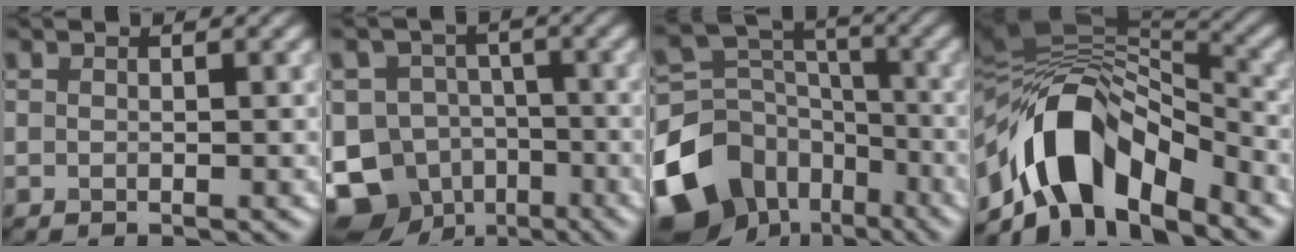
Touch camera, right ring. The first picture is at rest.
{"total": 11.1, "force": [-5.9, 8.8, 3.4], "torque": [-0.057, -0.017, -0.120]}
{"total": 16.7, "force": [-9.2, 12.5, 6.1], "torque": [-0.173, -0.036, -0.154]}
{"total": 12.3, "force": [-5.7, 6.5, 8.7], "torque": [-0.147, 0.009, -0.099]}